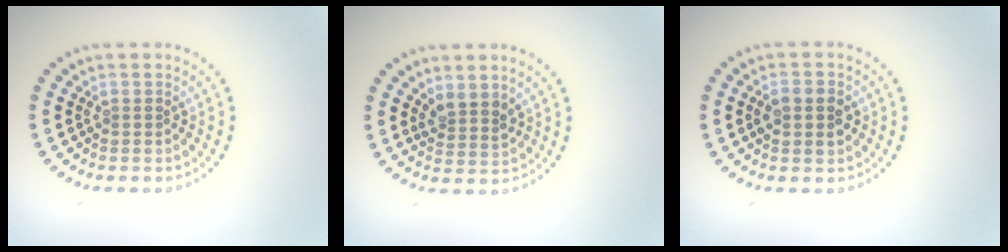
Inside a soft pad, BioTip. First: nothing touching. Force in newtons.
{"total": 2.1, "press": 1.7, "slide": 1.3}
{"total": 2.5, "press": 2.4, "slide": 0.2}